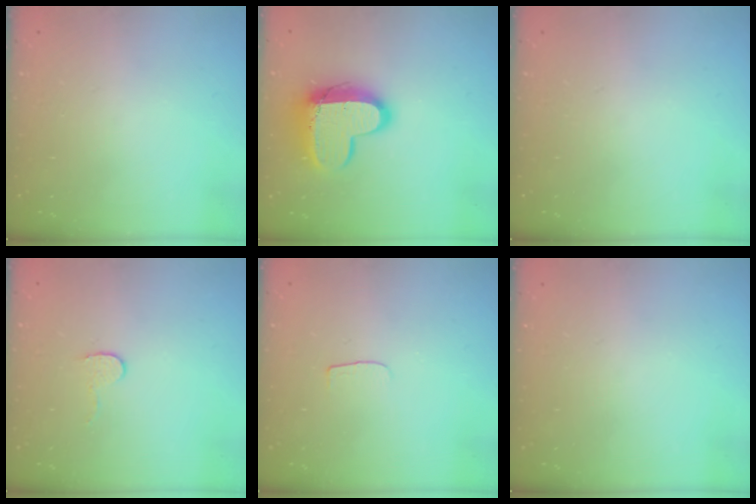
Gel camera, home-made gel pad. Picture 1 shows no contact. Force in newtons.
{"total": 14.2, "press": 14.1, "slide": 1.1}
{"total": 0.0}
{"total": 5.5, "press": 5.5, "slide": 0.4}
{"total": 3.0, "press": 3.0, "slide": 0.3}
{"total": 0.0}